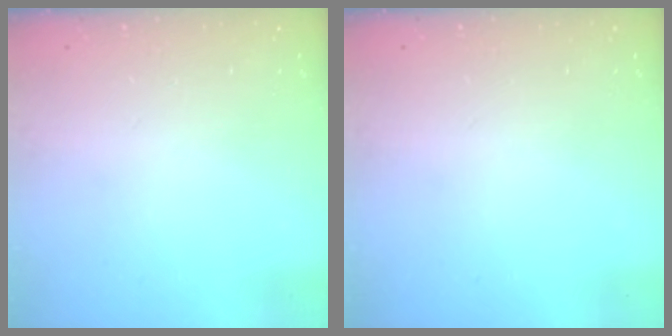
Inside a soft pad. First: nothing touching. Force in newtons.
{"total": 0.0}